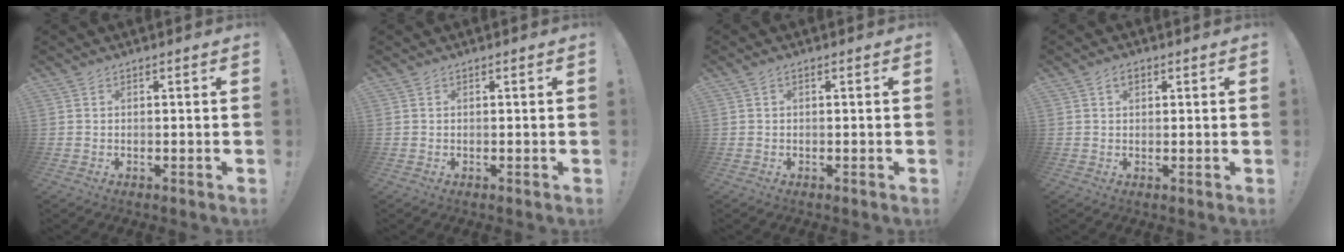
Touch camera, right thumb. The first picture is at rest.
{"total": 0.0}
{"total": 0.9, "force": [-0.2, 0.4, 0.8], "torque": [-0.016, 0.002, -0.004]}
{"total": 2.4, "force": [1.1, 1.5, 1.5], "torque": [-0.017, -0.001, 0.016]}